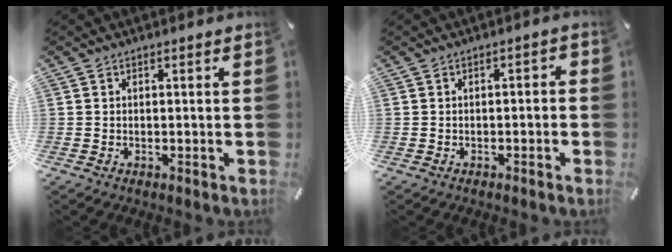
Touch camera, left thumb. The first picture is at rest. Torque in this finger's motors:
{"motor_torque": [0.00, 0.08, 0.04, 0.16, 0.05]}